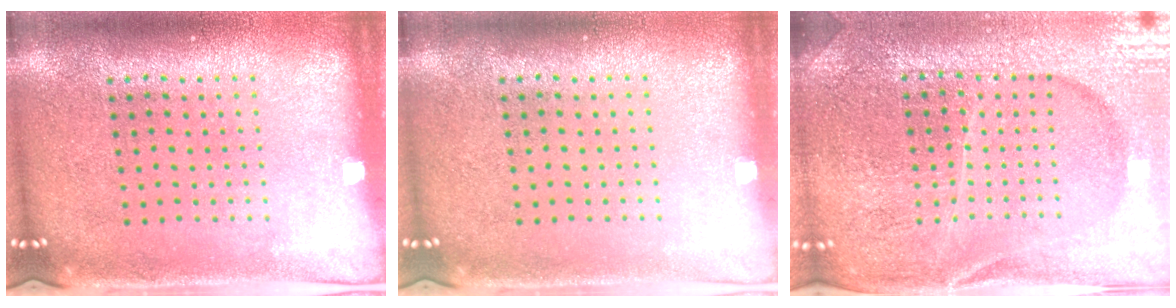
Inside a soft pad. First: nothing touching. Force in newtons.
{"total": 0.0}
{"total": 4.9, "press": 4.5, "slide": 1.8}